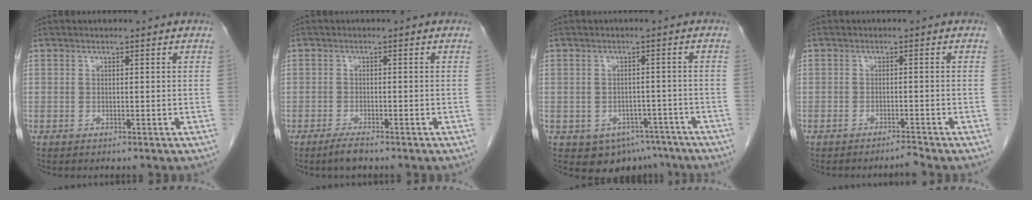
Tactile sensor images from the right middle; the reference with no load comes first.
{"total": 2.4, "force": [-1.9, 0.3, 1.4], "torque": [-0.036, -0.005, -0.035]}
{"total": 6.9, "force": [-4.5, 4.9, 1.8], "torque": [-0.011, 0.012, -0.054]}
{"total": 1.6, "force": [-1.5, -0.4, 0.4], "torque": [-0.004, -0.005, -0.026]}